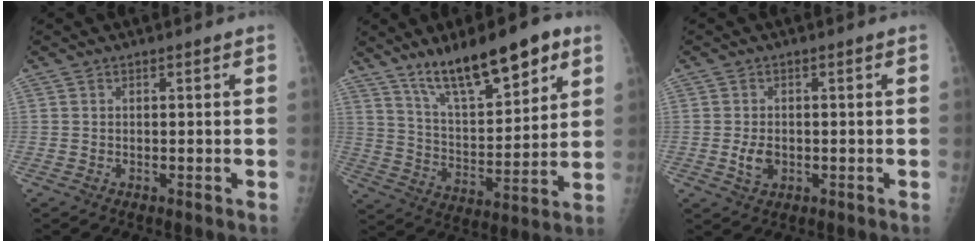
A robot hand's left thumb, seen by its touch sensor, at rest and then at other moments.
{"total": 17.9, "force": [11.4, 5.7, 12.5], "torque": [-0.170, -0.053, 0.201]}
{"total": 3.2, "force": [-0.6, 2.2, 2.3], "torque": [-0.038, -0.001, -0.006]}